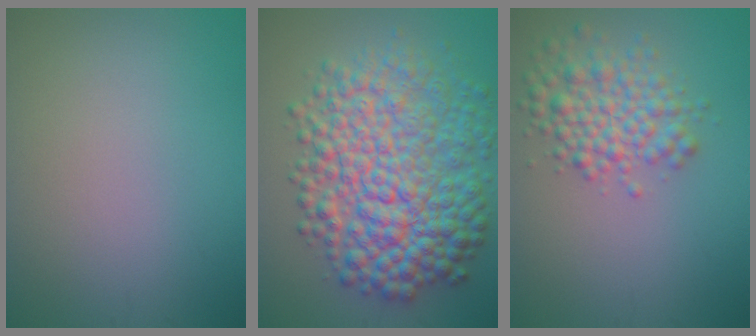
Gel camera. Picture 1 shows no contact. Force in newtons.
{"total": 11.2, "press": 11.2, "slide": 0.1}
{"total": 4.5, "press": 4.5, "slide": 0.2}